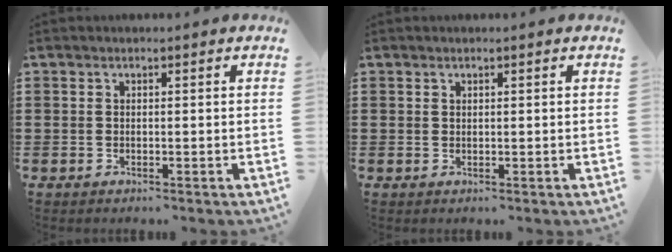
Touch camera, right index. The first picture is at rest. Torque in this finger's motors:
{"motor_torque": [-0.61, 0.84, -0.01, -0.01]}